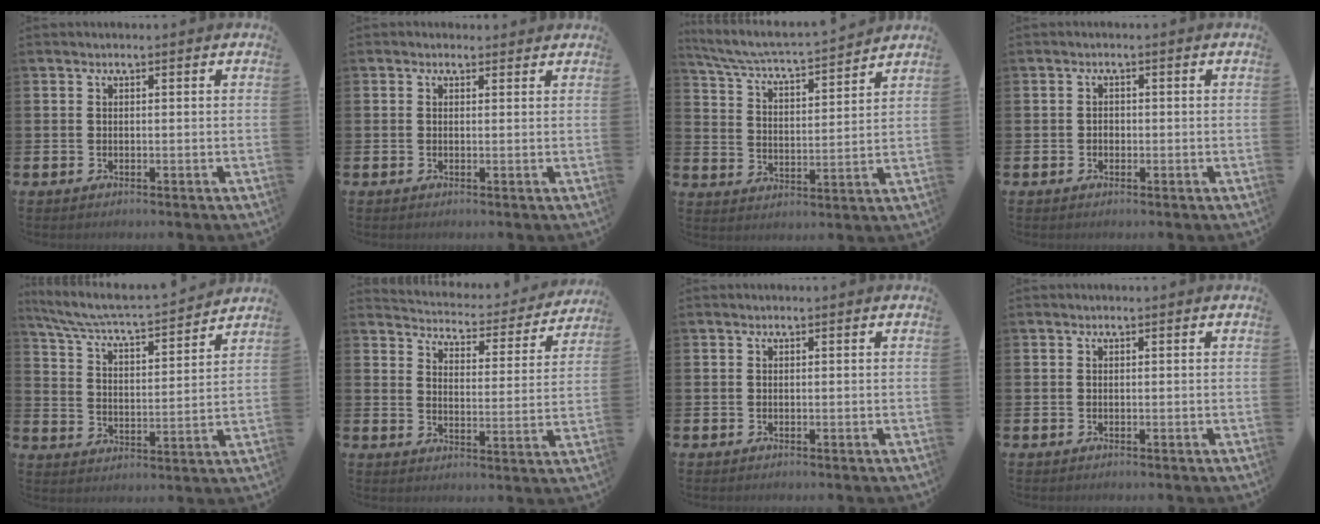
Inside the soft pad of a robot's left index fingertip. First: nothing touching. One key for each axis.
{"total": 1.3, "fx": 1.2, "fy": 0.6, "fz": 0.0, "tx": 0.004, "ty": 0.001, "tz": 0.021}
{"total": 5.3, "fx": 5.1, "fy": 0.2, "fz": 1.3, "tx": -0.058, "ty": -0.046, "tz": 0.083}
{"total": 0.9, "fx": -0.3, "fy": 0.8, "fz": 0.4, "tx": 0.000, "ty": 0.002, "tz": -0.009}
{"total": 6.3, "fx": 6.0, "fy": 0.4, "fz": 1.8, "tx": -0.069, "ty": -0.050, "tz": 0.100}
{"total": 4.6, "fx": 4.5, "fy": 0.9, "fz": 0.6, "tx": -0.036, "ty": -0.041, "tz": 0.072}
{"total": 0.0}
{"total": 0.0}